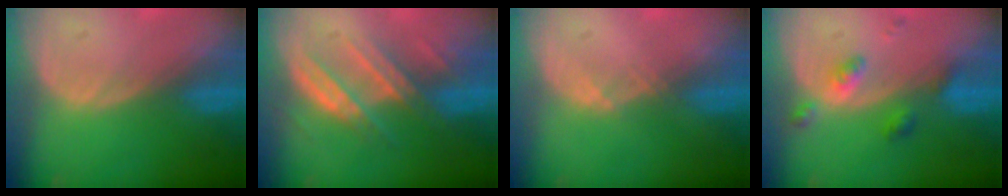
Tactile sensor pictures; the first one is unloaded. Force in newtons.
{"total": 7.5, "press": 7.2, "slide": 1.9}
{"total": 1.0, "press": 0.8, "slide": 0.5}
{"total": 4.2, "press": 4.1, "slide": 0.8}